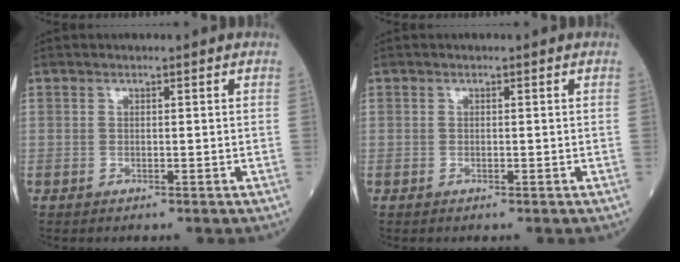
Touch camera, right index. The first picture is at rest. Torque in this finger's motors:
{"motor_torque": [-0.02, -0.04, -0.04, 0.00]}